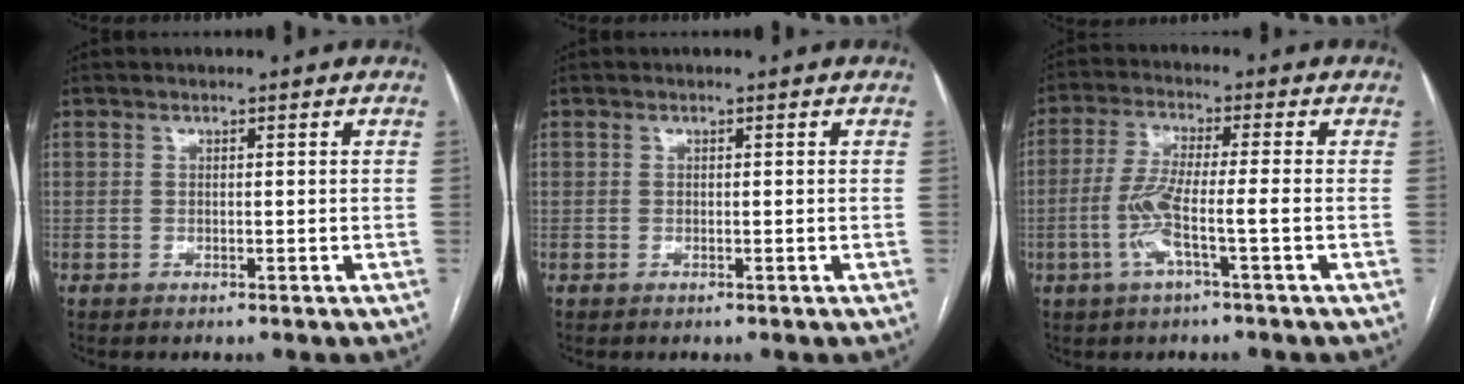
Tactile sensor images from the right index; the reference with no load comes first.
{"total": 0.0}
{"total": 7.1, "force": [-2.2, 0.0, 6.8], "torque": [-0.141, 0.005, -0.046]}